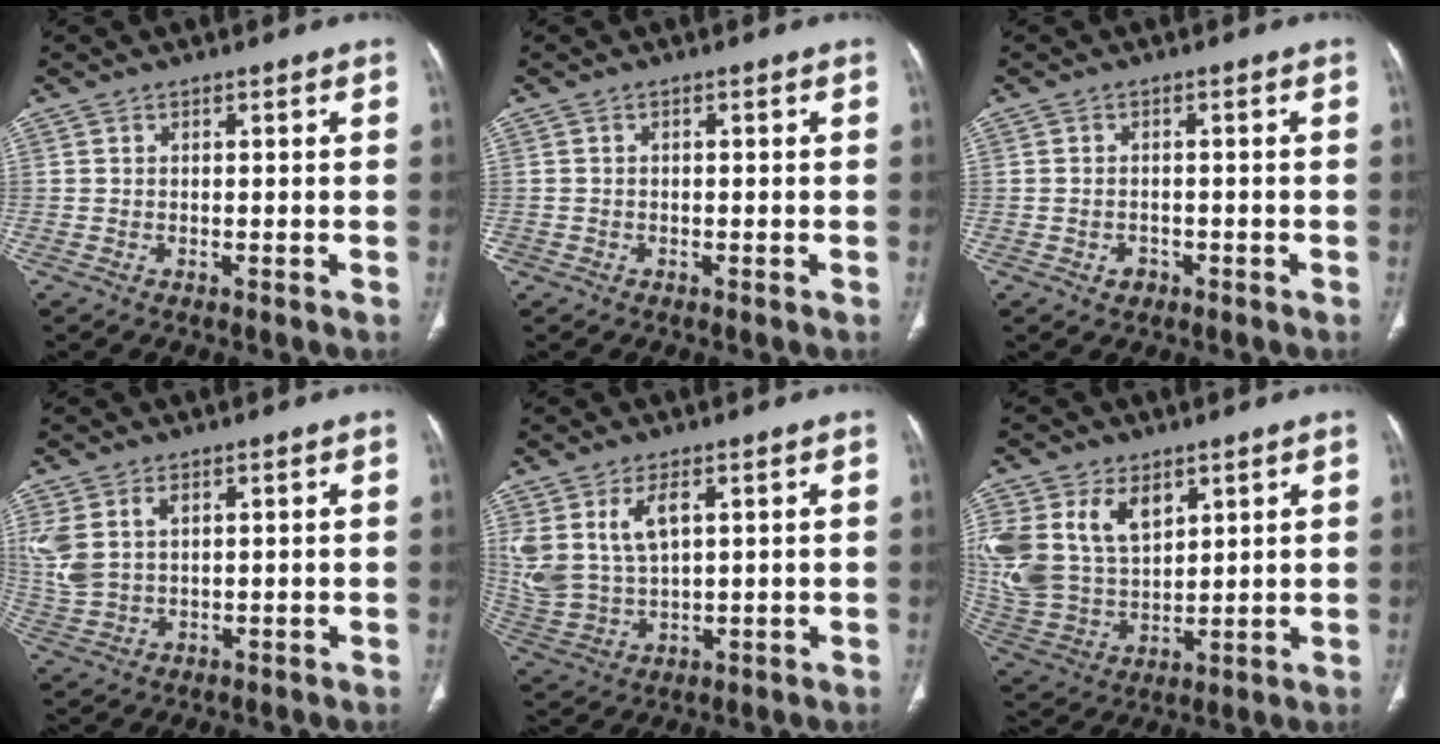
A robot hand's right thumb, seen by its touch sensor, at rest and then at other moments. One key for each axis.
{"total": 0.9, "fx": -0.3, "fy": 0.8, "fz": 0.1, "tx": 0.004, "ty": 0.005, "tz": -0.006}
{"total": 2.0, "fx": -0.9, "fy": 1.6, "fz": 0.7, "tx": -0.007, "ty": 0.009, "tz": -0.008}
{"total": 7.6, "fx": 2.6, "fy": 4.7, "fz": 5.3, "tx": -0.130, "ty": 0.002, "tz": 0.065}
{"total": 10.5, "fx": 4.0, "fy": 5.8, "fz": 7.8, "tx": -0.165, "ty": -0.012, "tz": 0.097}
{"total": 19.1, "fx": 7.7, "fy": 13.0, "fz": 11.7, "tx": -0.249, "ty": -0.009, "tz": 0.167}